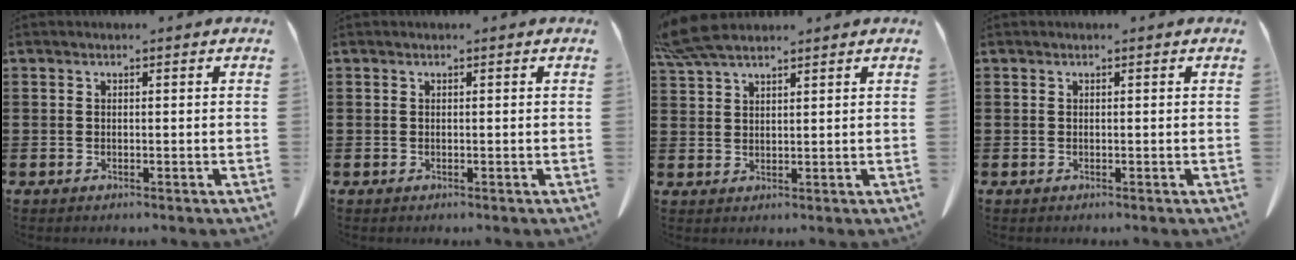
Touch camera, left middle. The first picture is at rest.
{"total": 0.0}
{"total": 5.7, "force": [4.7, 1.1, 3.0], "torque": [-0.079, -0.009, 0.088]}
{"total": 0.0}